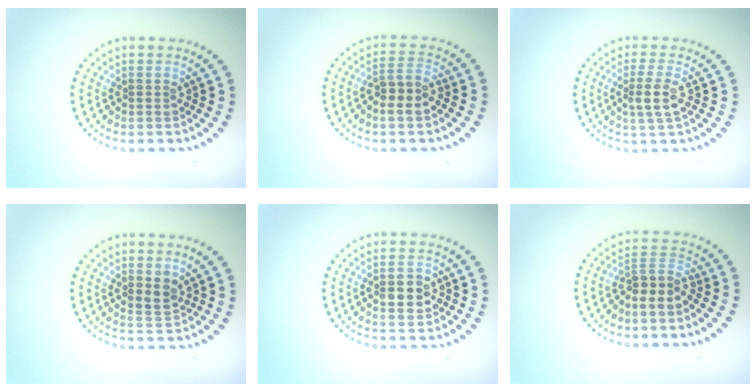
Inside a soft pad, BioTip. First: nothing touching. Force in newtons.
{"total": 2.9, "press": 2.7, "slide": 1.1}
{"total": 2.5, "press": 2.2, "slide": 1.1}
{"total": 1.8, "press": 1.6, "slide": 0.9}
{"total": 2.8, "press": 2.8, "slide": 0.1}
{"total": 2.9, "press": 2.5, "slide": 1.5}